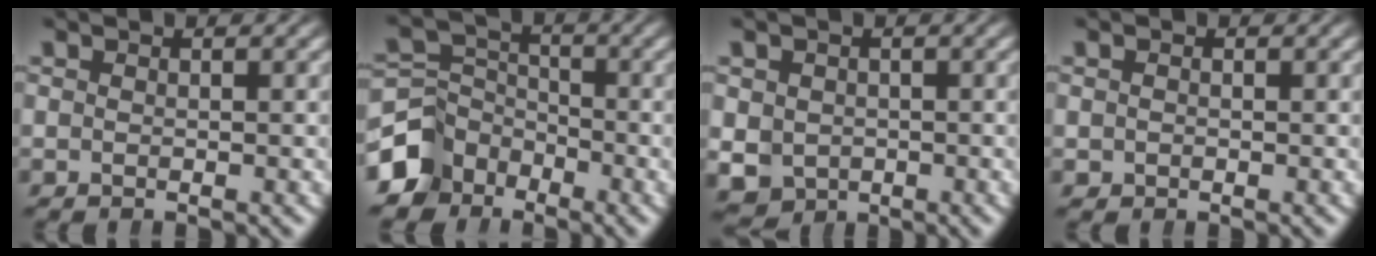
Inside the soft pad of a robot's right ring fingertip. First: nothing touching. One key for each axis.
{"total": 7.0, "fx": -2.8, "fy": 5.8, "fz": 2.7, "tx": -0.039, "ty": -0.027, "tz": -0.045}
{"total": 7.0, "fx": -2.1, "fy": 6.2, "fz": 2.5, "tx": -0.056, "ty": -0.041, "tz": -0.015}
{"total": 0.9, "fx": -0.2, "fy": 0.9, "fz": 0.2, "tx": -0.008, "ty": -0.011, "tz": 0.007}